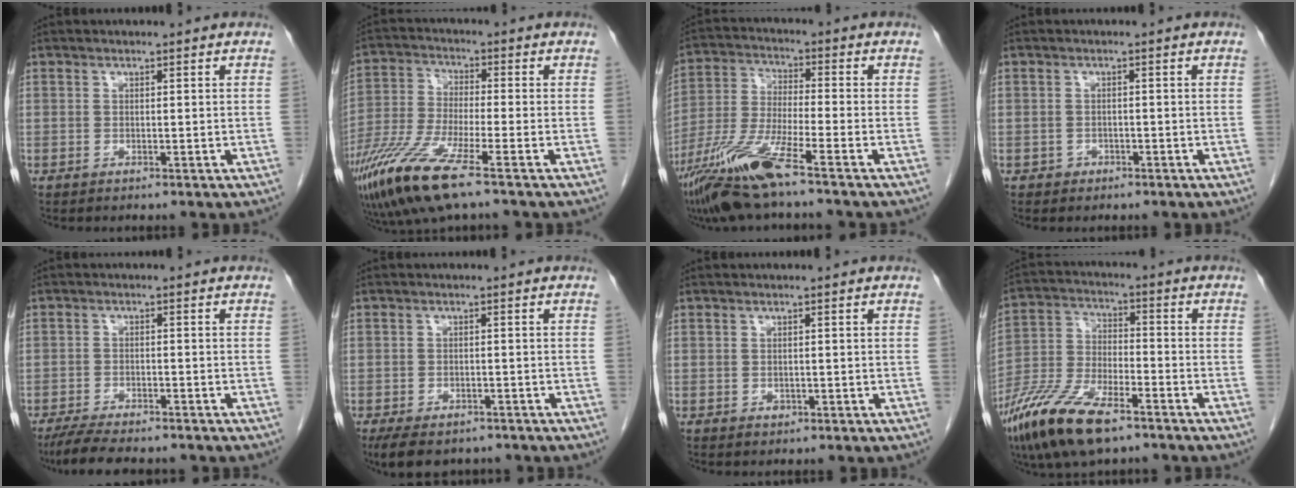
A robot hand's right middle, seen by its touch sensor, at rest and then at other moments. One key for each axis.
{"total": 12.1, "fx": -7.4, "fy": 0.9, "fz": 9.6, "tx": -0.213, "ty": -0.034, "tz": -0.143}
{"total": 11.8, "fx": -7.8, "fy": 0.1, "fz": 8.9, "tx": -0.190, "ty": -0.032, "tz": -0.152}
{"total": 1.1, "fx": -0.7, "fy": 0.9, "fz": 0.1, "tx": -0.006, "ty": 0.002, "tz": -0.011}
{"total": 8.4, "fx": -7.2, "fy": 1.5, "fz": 4.1, "tx": -0.070, "ty": -0.018, "tz": -0.114}
{"total": 8.3, "fx": -6.4, "fy": 3.8, "fz": 3.7, "tx": -0.061, "ty": -0.007, "tz": -0.092}
{"total": 0.8, "fx": -0.3, "fy": 0.6, "fz": 0.4, "tx": -0.006, "ty": 0.001, "tz": -0.002}
{"total": 14.4, "fx": -9.6, "fy": 4.4, "fz": 9.8, "tx": -0.209, "ty": -0.022, "tz": -0.181}